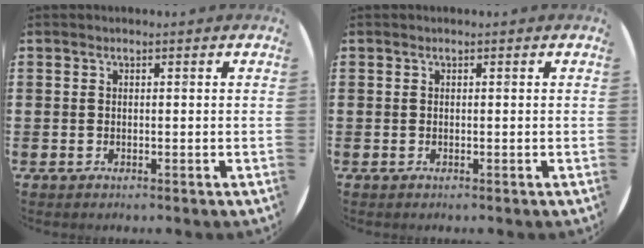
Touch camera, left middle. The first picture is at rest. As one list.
[{"total": 0.0}]